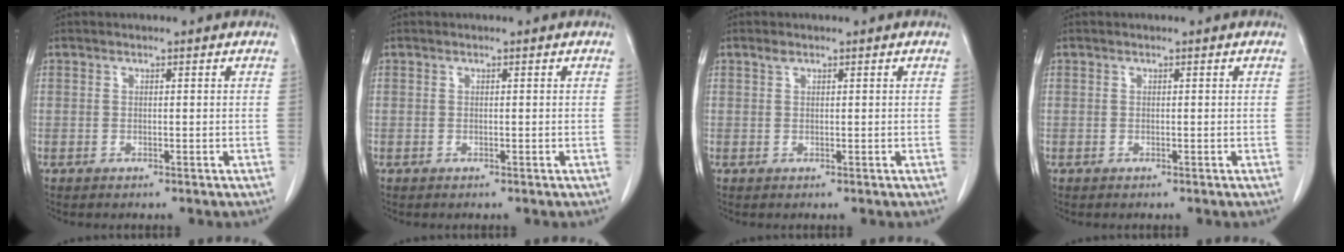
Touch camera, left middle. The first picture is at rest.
{"total": 0.0}
{"total": 0.7, "force": [0.5, 0.3, 0.4], "torque": [-0.009, 0.004, 0.010]}
{"total": 0.0}